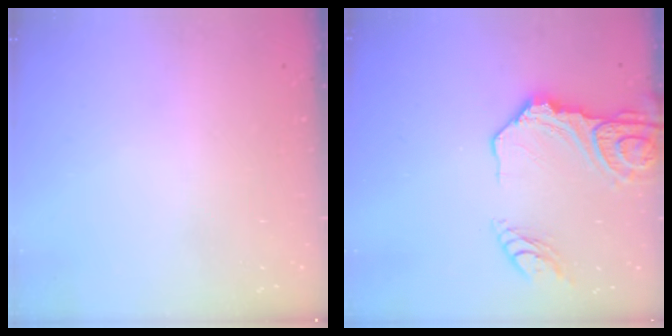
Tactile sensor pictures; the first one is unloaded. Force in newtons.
{"total": 15.1, "press": 15.1, "slide": 1.5}